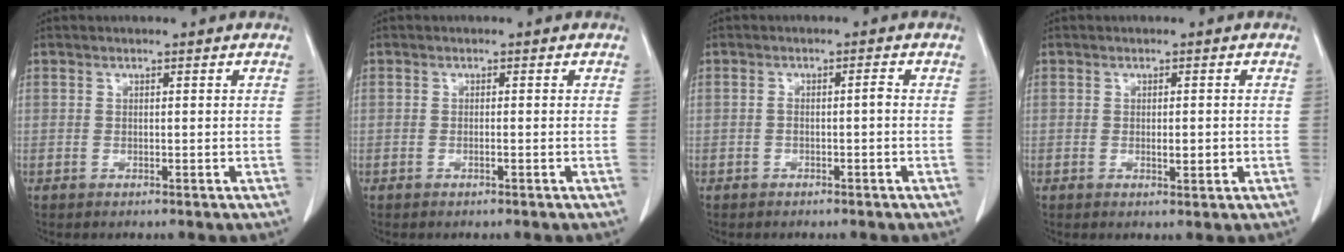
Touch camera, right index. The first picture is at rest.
{"total": 0.5, "force": [-0.2, 0.0, 0.5], "torque": [-0.009, 0.001, -0.003]}
{"total": 1.4, "force": [-0.4, 0.2, 1.3], "torque": [-0.021, 0.002, -0.007]}
{"total": 2.0, "force": [-0.2, 0.6, 1.9], "torque": [-0.031, -0.002, -0.001]}